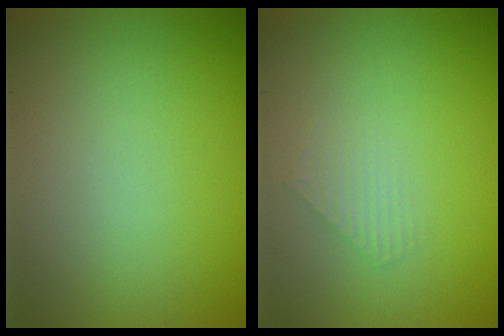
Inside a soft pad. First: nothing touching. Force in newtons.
{"total": 1.3, "press": 1.3, "slide": 0.2}